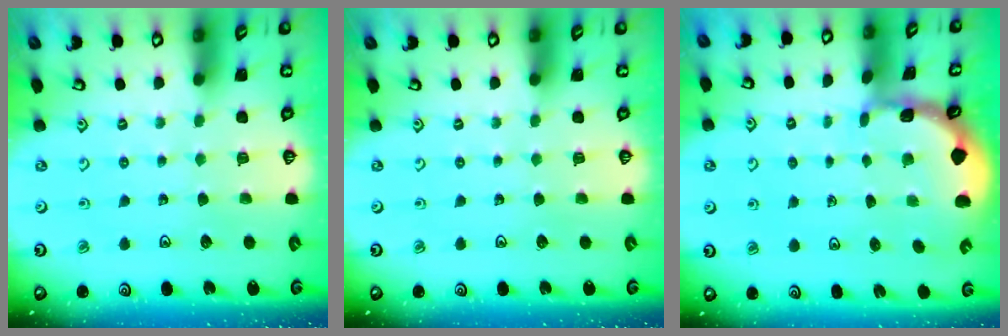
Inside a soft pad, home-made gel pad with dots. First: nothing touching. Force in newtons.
{"total": 0.0}
{"total": 1.3, "press": 1.2, "slide": 0.1}